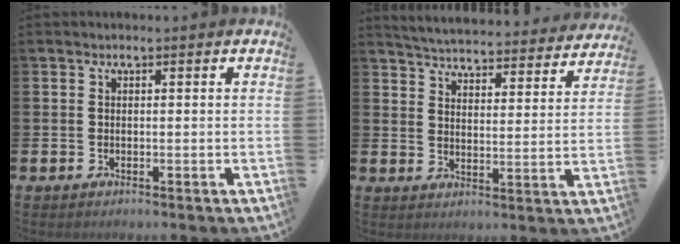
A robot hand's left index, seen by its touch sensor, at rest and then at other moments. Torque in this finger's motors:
{"motor_torque": [0.73, -1.40, 0.43, 0.13]}